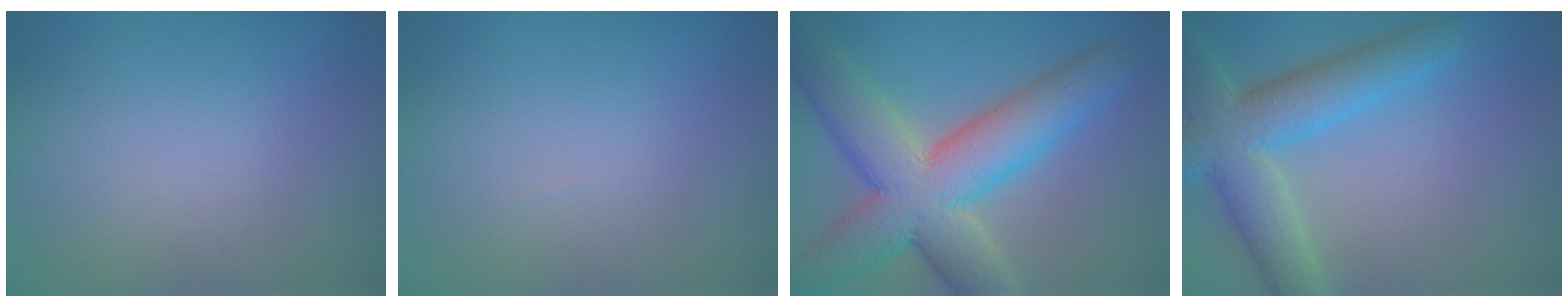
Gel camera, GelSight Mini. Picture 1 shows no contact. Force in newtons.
{"total": 0.0}
{"total": 10.9, "press": 10.9, "slide": 0.6}
{"total": 7.3, "press": 7.3, "slide": 0.3}